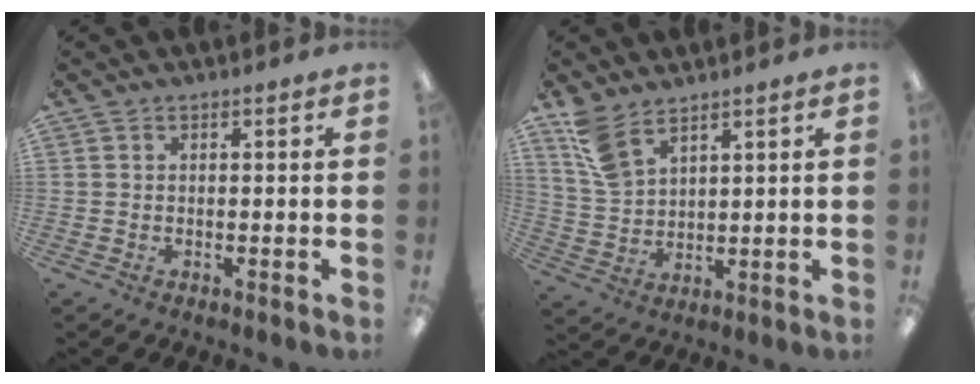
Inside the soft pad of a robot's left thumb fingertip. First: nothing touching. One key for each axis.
{"total": 8.4, "fx": 6.3, "fy": 3.6, "fz": 4.1, "tx": -0.091, "ty": -0.023, "tz": 0.121}